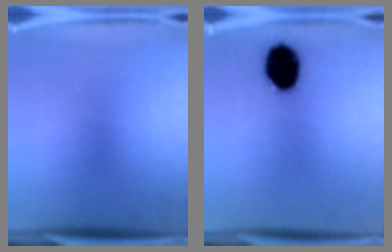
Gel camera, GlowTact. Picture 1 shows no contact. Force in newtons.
{"total": 12.6}